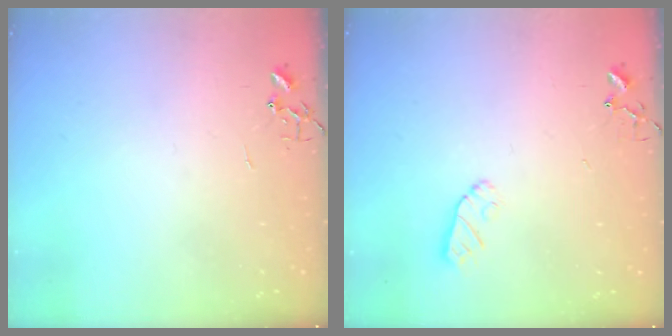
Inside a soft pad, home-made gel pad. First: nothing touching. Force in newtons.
{"total": 5.0, "press": 5.0, "slide": 0.5}